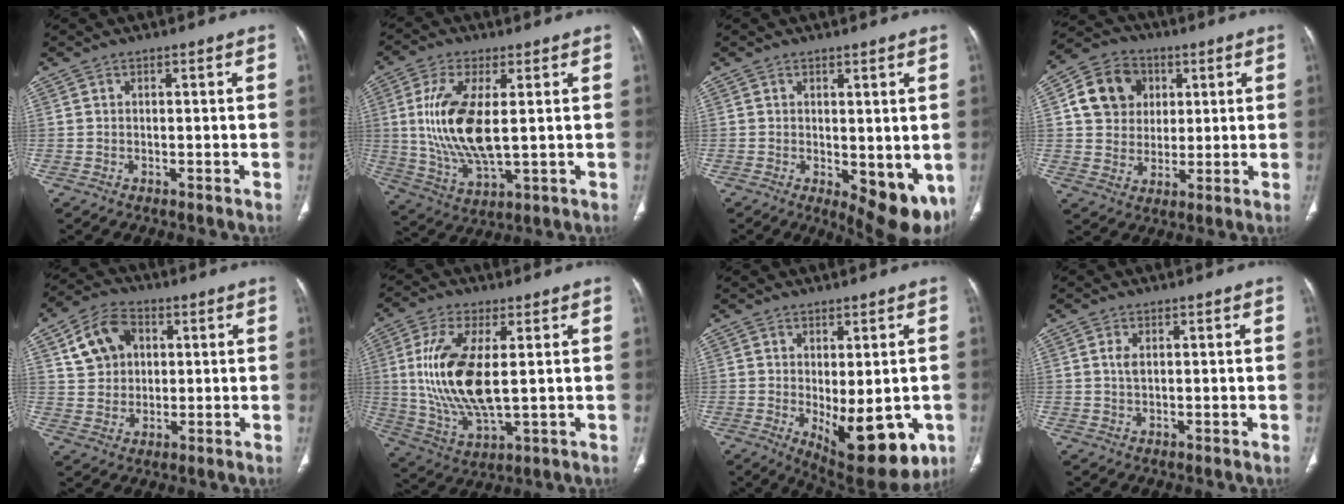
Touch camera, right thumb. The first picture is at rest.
{"total": 14.1, "force": [1.6, 5.6, 12.8], "torque": [-0.272, -0.020, 0.039]}
{"total": 10.0, "force": [-1.5, 4.3, 8.9], "torque": [-0.097, -0.023, -0.006]}
{"total": 12.1, "force": [3.2, 10.4, 5.2], "torque": [-0.069, 0.000, 0.052]}
{"total": 10.0, "force": [3.2, 7.8, 5.4], "torque": [-0.076, 0.004, 0.058]}
{"total": 15.3, "force": [1.8, 6.2, 13.9], "torque": [-0.295, -0.019, 0.043]}
{"total": 14.8, "force": [-3.7, 6.5, 12.7], "torque": [-0.154, -0.018, -0.030]}
{"total": 1.6, "force": [0.5, 0.7, 1.3], "torque": [-0.030, 0.000, 0.012]}